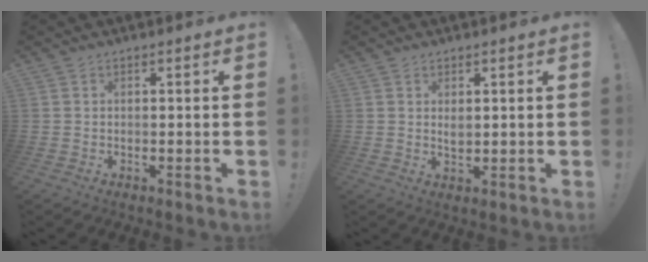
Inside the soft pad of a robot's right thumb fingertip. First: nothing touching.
{"total": 1.9, "force": [0.9, 1.2, 1.1], "torque": [-0.009, -0.005, 0.013]}